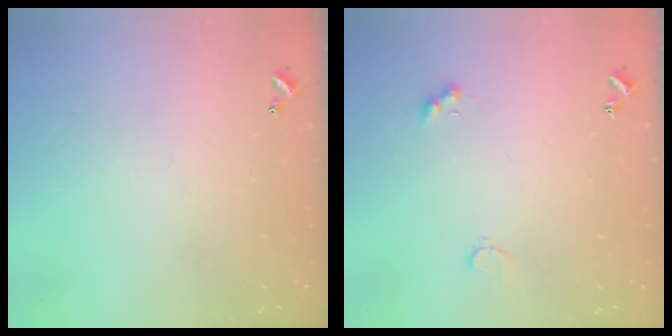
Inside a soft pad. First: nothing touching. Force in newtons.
{"total": 2.3, "press": 2.2, "slide": 0.6}